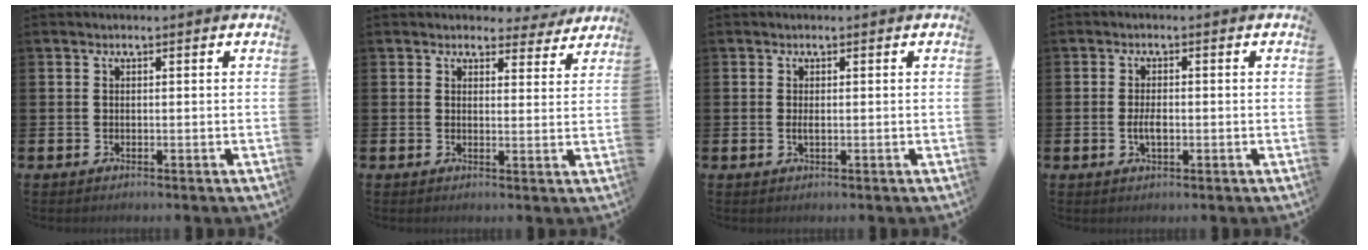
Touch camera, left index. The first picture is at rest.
{"total": 3.4, "force": [3.1, 1.2, 0.4], "torque": [-0.001, -0.019, 0.052]}
{"total": 0.8, "force": [0.0, 0.2, 0.8], "torque": [-0.022, 0.003, 0.000]}
{"total": 2.5, "force": [-0.4, 1.1, 2.1], "torque": [-0.038, -0.001, -0.007]}